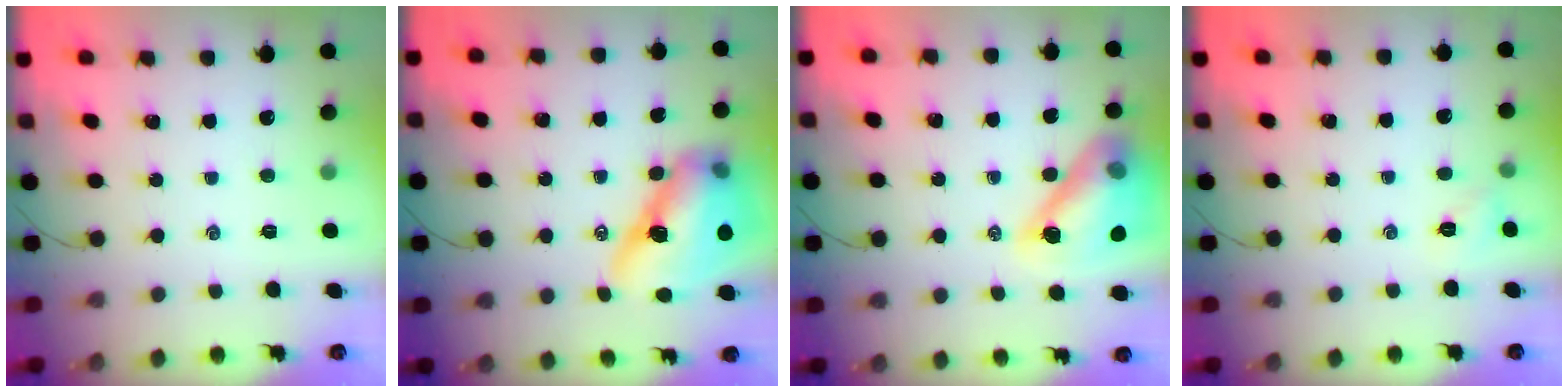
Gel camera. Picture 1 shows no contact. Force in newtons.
{"total": 15.5, "press": 14.9, "slide": 4.3}
{"total": 16.7, "press": 16.1, "slide": 4.7}
{"total": 2.9, "press": 2.8, "slide": 0.5}